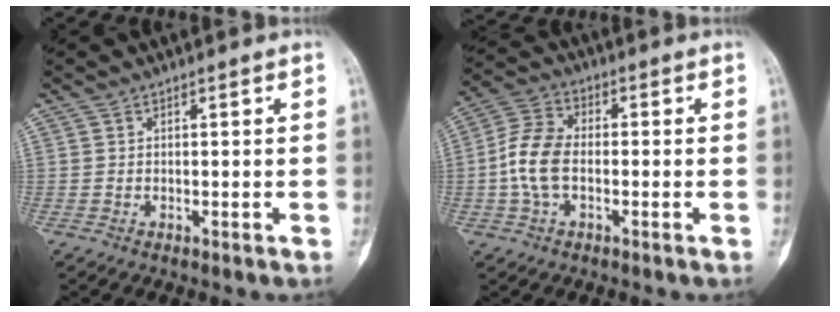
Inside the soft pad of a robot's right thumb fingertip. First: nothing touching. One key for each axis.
{"total": 9.0, "fx": -1.3, "fy": 5.6, "fz": 7.0, "tx": -0.147, "ty": 0.025, "tz": -0.032}